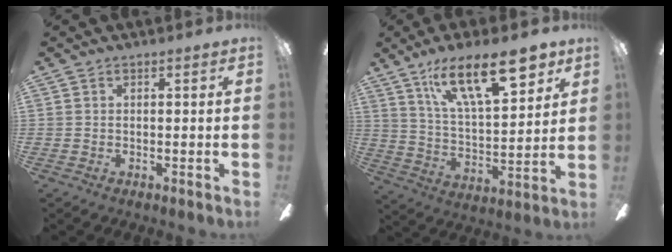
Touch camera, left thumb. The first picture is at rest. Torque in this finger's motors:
{"motor_torque": [1.77, 1.75, 0.62, -0.72, 0.10]}